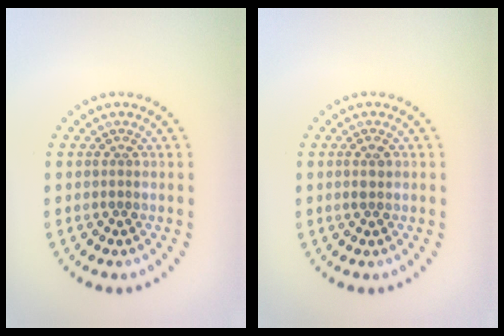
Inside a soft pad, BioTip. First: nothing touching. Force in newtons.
{"total": 1.1, "press": 1.0, "slide": 0.2}